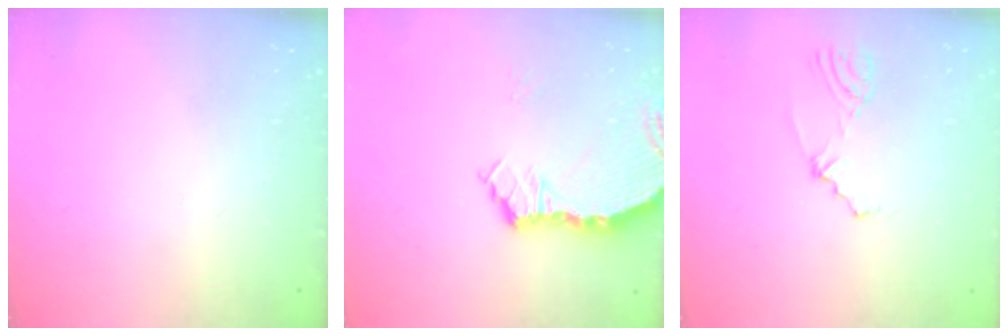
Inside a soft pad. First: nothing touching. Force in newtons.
{"total": 7.4, "press": 5.3, "slide": 5.2}
{"total": 2.3, "press": 1.7, "slide": 1.5}